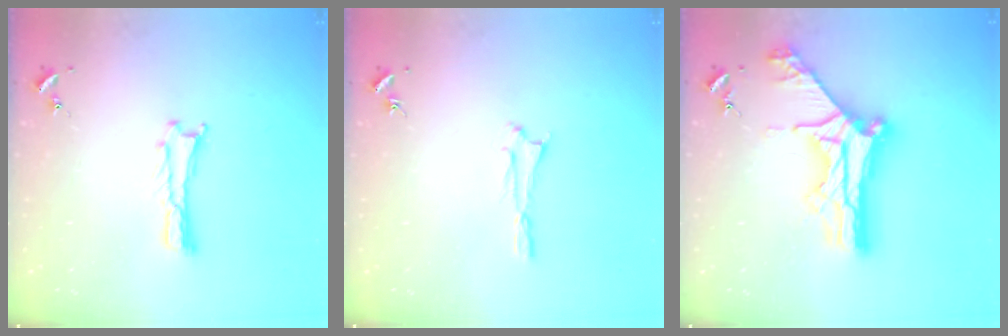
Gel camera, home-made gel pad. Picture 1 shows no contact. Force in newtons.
{"total": 1.6, "press": 1.6, "slide": 0.1}
{"total": 13.8, "press": 13.8, "slide": 1.0}